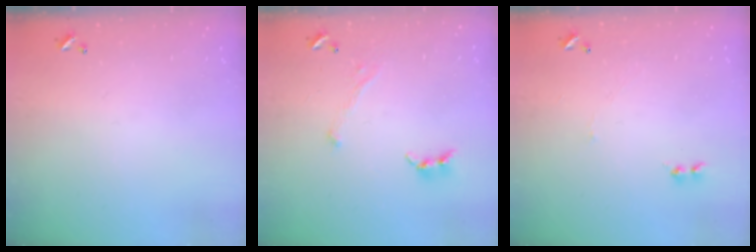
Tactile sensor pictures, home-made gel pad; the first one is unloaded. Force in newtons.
{"total": 0.8, "press": 0.7, "slide": 0.4}
{"total": 1.5, "press": 1.4, "slide": 0.6}